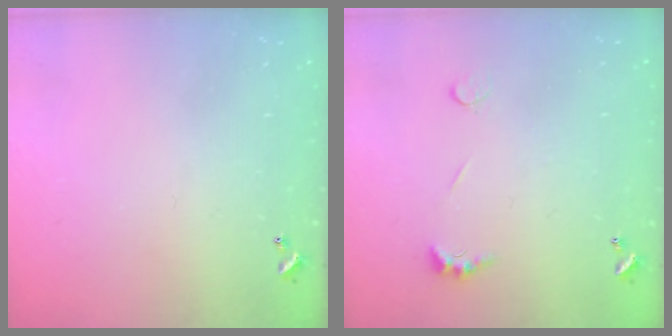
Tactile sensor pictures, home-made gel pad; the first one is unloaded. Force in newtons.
{"total": 2.5, "press": 2.4, "slide": 0.7}